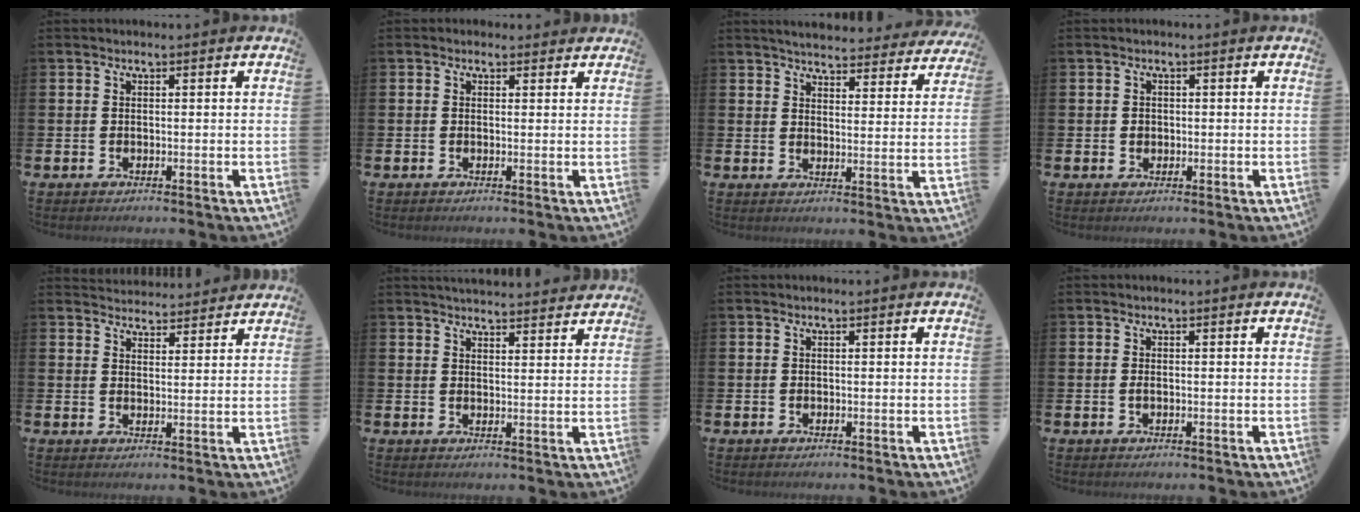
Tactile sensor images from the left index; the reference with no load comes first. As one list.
[{"total": 0.9, "force": [0.6, 0.7, 0.2], "torque": [0.002, 0.006, 0.009]}, {"total": 4.4, "force": [4.4, 0.6, 0.6], "torque": [-0.021, -0.032, 0.074]}, {"total": 1.1, "force": [0.1, 1.0, 0.4], "torque": [0.005, 0.002, -0.002]}, {"total": 3.8, "force": [3.7, 0.7, -0.3], "torque": [0.001, -0.021, 0.068]}, {"total": 3.7, "force": [3.7, 0.2, 0.1], "torque": [-0.005, -0.024, 0.067]}, {"total": 0.0}, {"total": 0.7, "force": [-0.1, 0.3, 0.7], "torque": [-0.006, -0.001, -0.004]}]